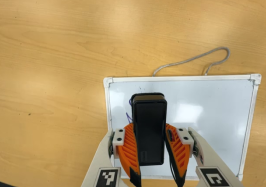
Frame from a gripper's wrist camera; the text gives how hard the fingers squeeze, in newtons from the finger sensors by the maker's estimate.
{"total": 6.7, "left": 6.3, "right": 7.1}